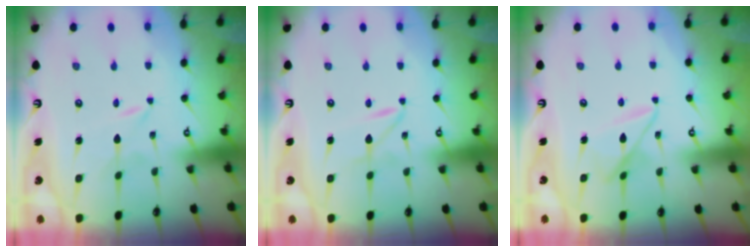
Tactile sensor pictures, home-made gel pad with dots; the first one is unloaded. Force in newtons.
{"total": 1.6, "press": 1.6, "slide": 0.0}
{"total": 10.0, "press": 10.0, "slide": 0.8}